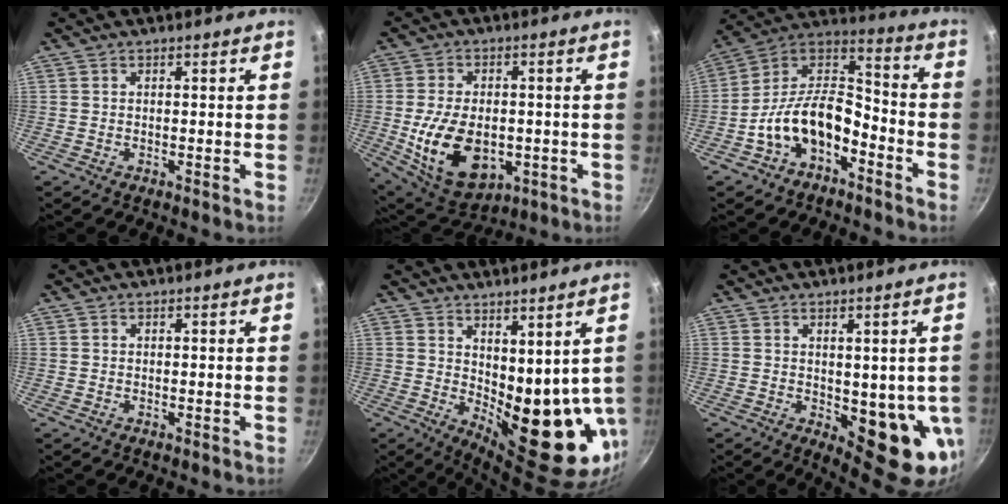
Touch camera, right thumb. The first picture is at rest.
{"total": 16.2, "force": [-2.8, 10.5, 12.1], "torque": [-0.194, -0.001, -0.026]}
{"total": 15.4, "force": [-6.6, 9.2, 10.4], "torque": [-0.156, 0.080, -0.134]}
{"total": 0.0}
{"total": 14.4, "force": [3.6, 6.5, 12.3], "torque": [-0.136, -0.050, 0.074]}
{"total": 11.7, "force": [-1.2, 5.3, 10.4], "torque": [-0.094, -0.016, -0.003]}